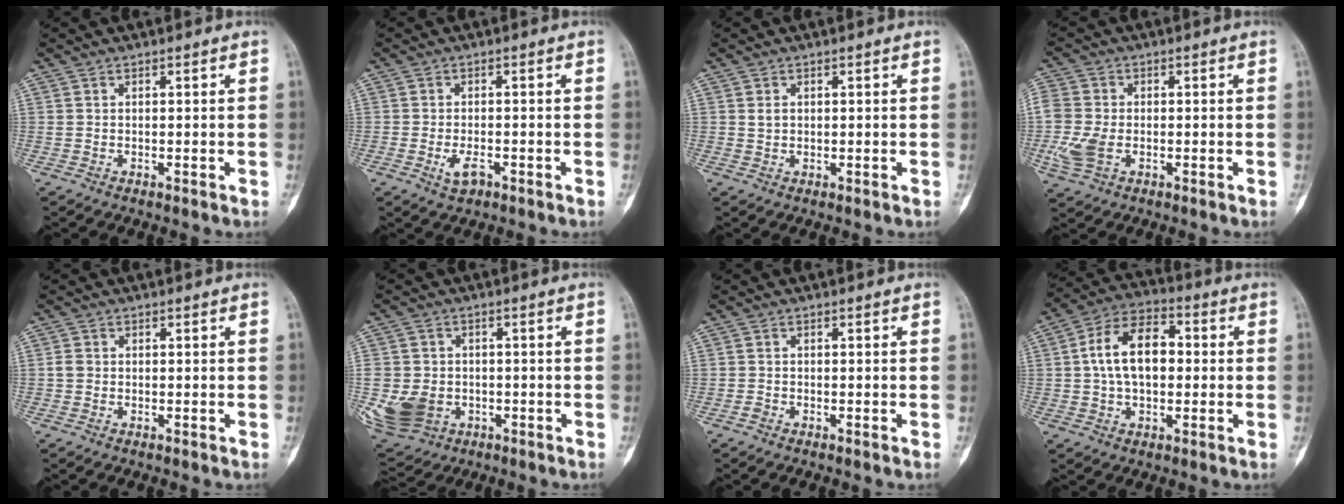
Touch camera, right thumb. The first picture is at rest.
{"total": 2.8, "force": [-1.2, 1.4, 2.0], "torque": [-0.038, 0.002, -0.019]}
{"total": 1.1, "force": [0.4, 0.8, 0.6], "torque": [-0.002, -0.001, 0.009]}
{"total": 8.3, "force": [-1.4, 5.8, 5.8], "torque": [-0.148, 0.002, -0.029]}
{"total": 1.4, "force": [0.0, 1.2, 0.6], "torque": [-0.012, 0.002, 0.000]}
{"total": 13.5, "force": [-3.1, 11.1, 7.1], "torque": [-0.166, 0.002, -0.036]}
{"total": 0.6, "force": [-0.5, 0.3, 0.1], "torque": [-0.004, -0.001, -0.013]}
{"total": 12.6, "force": [0.9, 7.7, 10.0], "torque": [-0.163, 0.027, 0.009]}